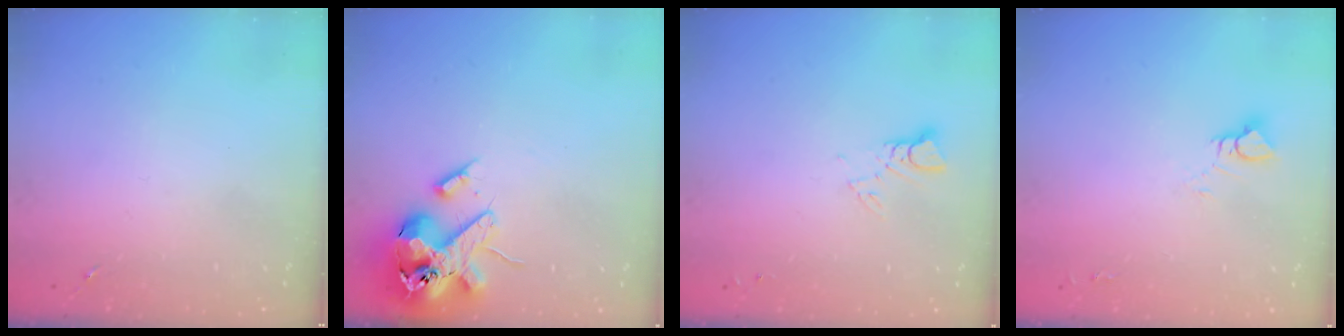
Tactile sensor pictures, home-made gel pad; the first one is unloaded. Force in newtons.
{"total": 16.9, "press": 16.7, "slide": 2.8}
{"total": 2.9, "press": 2.9, "slide": 0.2}
{"total": 4.6, "press": 4.5, "slide": 0.5}